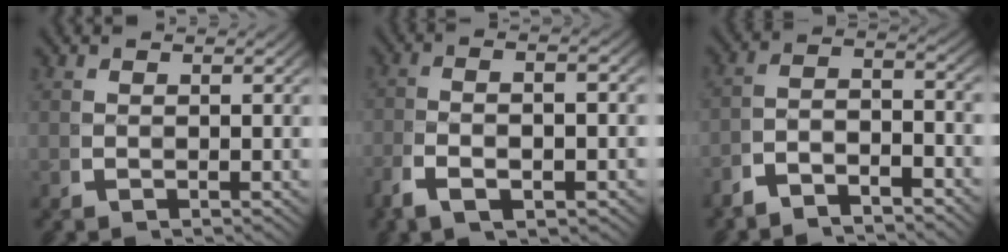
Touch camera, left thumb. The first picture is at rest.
{"total": 4.3, "force": [-1.0, 1.2, 4.0], "torque": [-0.085, 0.002, -0.016]}
{"total": 4.0, "force": [-2.3, 2.0, 2.6], "torque": [-0.042, -0.012, -0.045]}